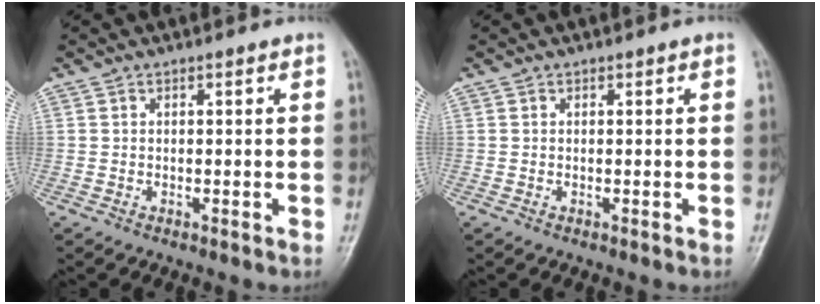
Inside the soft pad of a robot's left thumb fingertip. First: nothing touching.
{"total": 0.0}